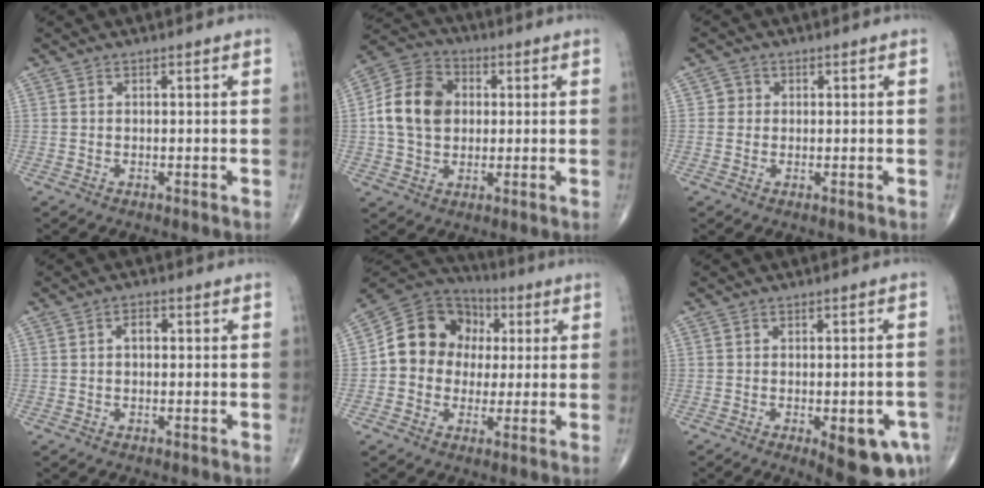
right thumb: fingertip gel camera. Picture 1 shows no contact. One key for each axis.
{"total": 12.6, "fx": 1.1, "fy": 9.8, "fz": 7.9, "tx": -0.126, "ty": 0.017, "tz": 0.012}
{"total": 2.1, "fx": 0.2, "fy": 2.0, "fz": 0.4, "tx": 0.007, "ty": 0.004, "tz": -0.001}
{"total": 2.1, "fx": 0.2, "fy": 1.3, "fz": 1.7, "tx": -0.024, "ty": 0.010, "tz": 0.000}
{"total": 13.8, "fx": 1.2, "fy": 12.0, "fz": 6.7, "tx": -0.080, "ty": 0.026, "tz": 0.011}
{"total": 10.4, "fx": -4.0, "fy": 3.8, "fz": 8.8, "tx": -0.089, "ty": 0.003, "tz": -0.042}